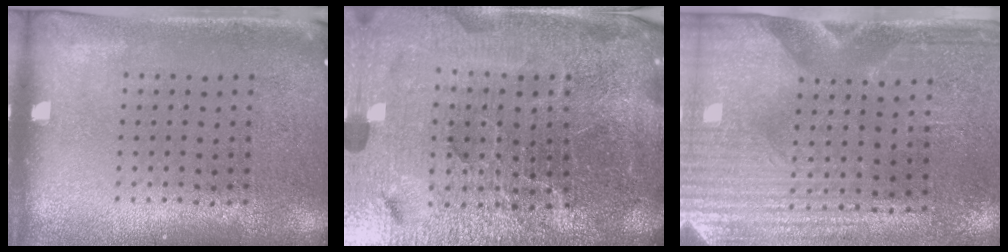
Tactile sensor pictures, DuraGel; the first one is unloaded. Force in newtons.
{"total": 7.1, "press": 6.2, "slide": 3.4}
{"total": 3.1, "press": 2.8, "slide": 1.4}